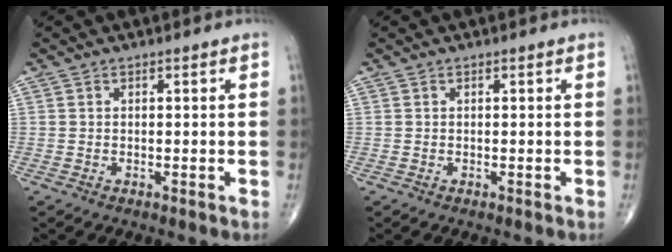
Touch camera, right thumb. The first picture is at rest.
{"total": 0.0}